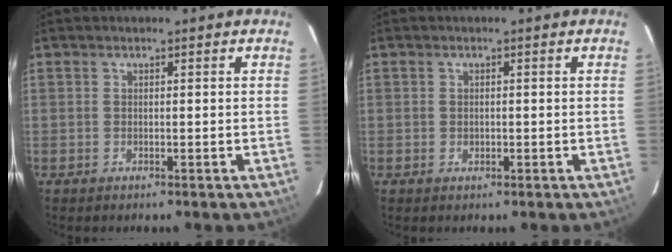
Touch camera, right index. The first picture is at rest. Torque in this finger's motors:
{"motor_torque": [-0.05, -0.03, -0.06, 0.00]}